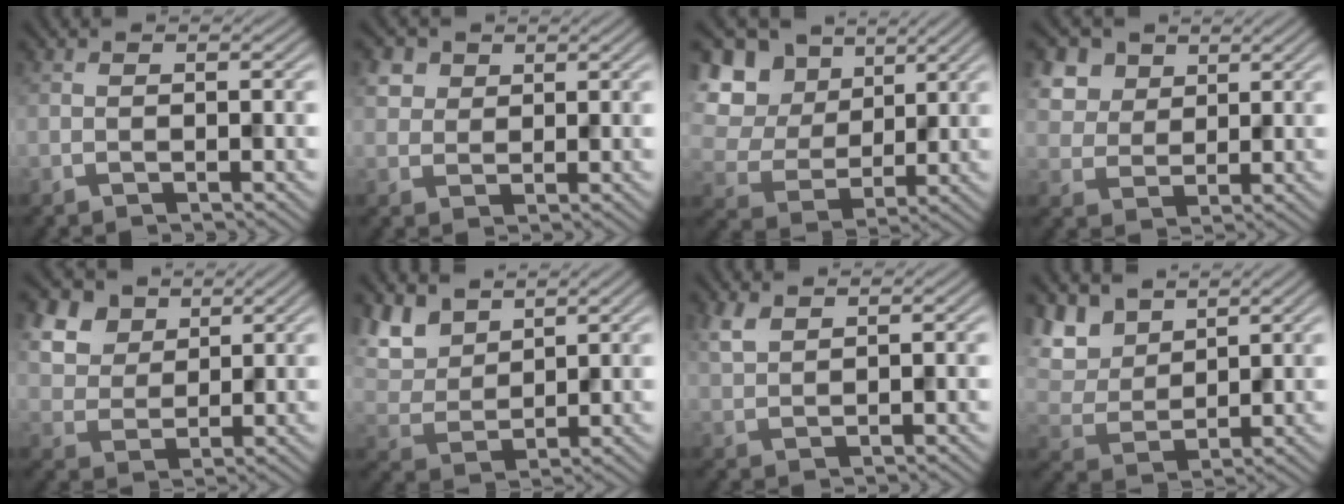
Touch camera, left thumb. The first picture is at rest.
{"total": 3.6, "force": [1.8, 2.8, 1.3], "torque": [-0.044, -0.001, 0.041]}
{"total": 12.6, "force": [5.2, 9.5, 6.4], "torque": [-0.187, 0.040, 0.096]}
{"total": 6.6, "force": [3.4, 4.8, 2.8], "torque": [-0.100, -0.002, 0.067]}
{"total": 8.7, "force": [4.8, 5.9, 4.1], "torque": [-0.152, -0.001, 0.105]}
{"total": 6.9, "force": [4.9, 3.6, 3.4], "torque": [-0.097, -0.001, 0.095]}
{"total": 2.7, "force": [1.9, 1.2, 1.6], "torque": [-0.045, 0.002, 0.045]}
{"total": 6.8, "force": [4.7, 3.7, 3.3], "torque": [-0.094, 0.001, 0.084]}